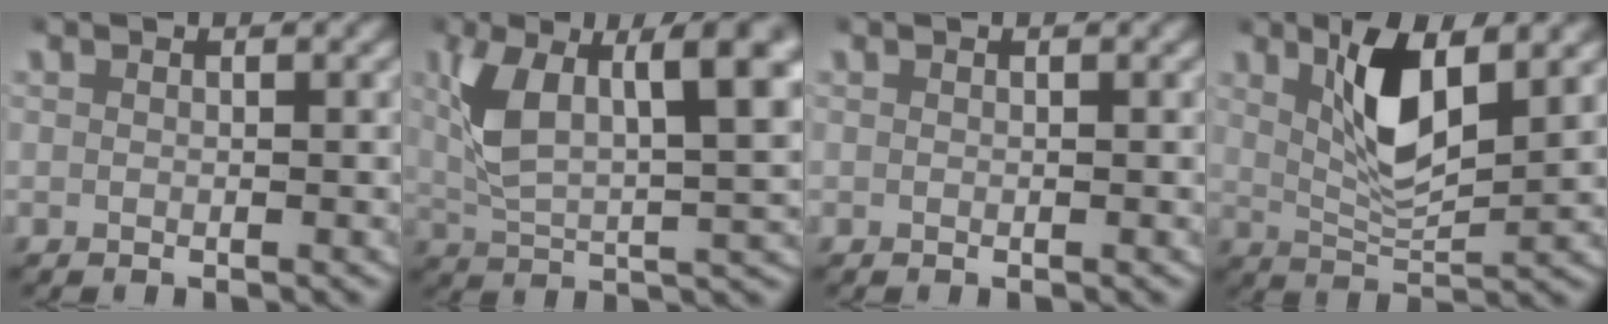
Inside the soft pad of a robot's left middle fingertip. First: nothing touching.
{"total": 10.3, "force": [2.5, 4.9, 8.7], "torque": [-0.149, 0.000, 0.046]}
{"total": 0.0}
{"total": 5.3, "force": [2.1, 1.4, 4.6], "torque": [-0.088, -0.003, 0.040]}